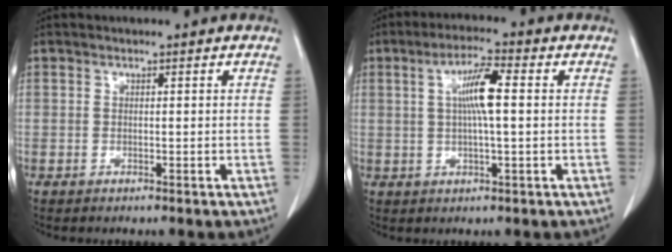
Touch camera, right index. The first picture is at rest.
{"total": 6.5, "force": [1.0, 0.6, 6.4], "torque": [-0.119, 0.008, 0.017]}